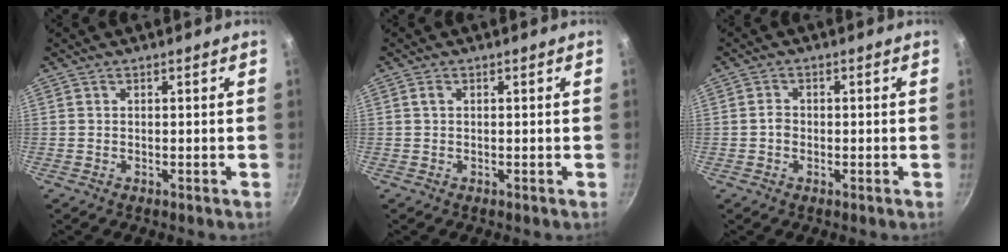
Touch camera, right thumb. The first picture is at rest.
{"total": 0.8, "force": [0.2, 0.6, 0.6], "torque": [-0.009, 0.002, 0.002]}
{"total": 1.8, "force": [-0.4, 1.5, 0.9], "torque": [-0.013, 0.010, -0.007]}